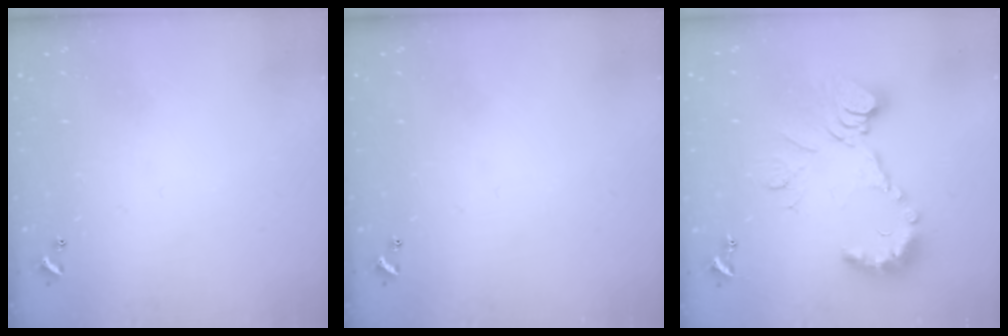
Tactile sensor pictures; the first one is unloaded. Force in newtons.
{"total": 0.0}
{"total": 14.2, "press": 14.2, "slide": 1.6}